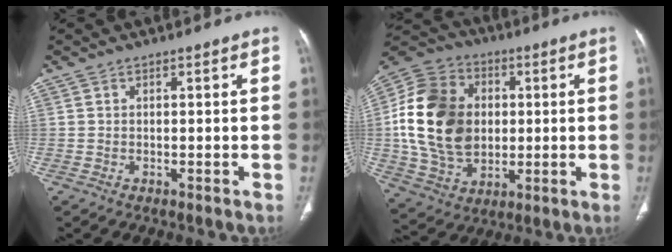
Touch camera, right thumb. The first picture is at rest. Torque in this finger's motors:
{"motor_torque": [2.36, 2.13, 1.22, -1.56, 0.34]}